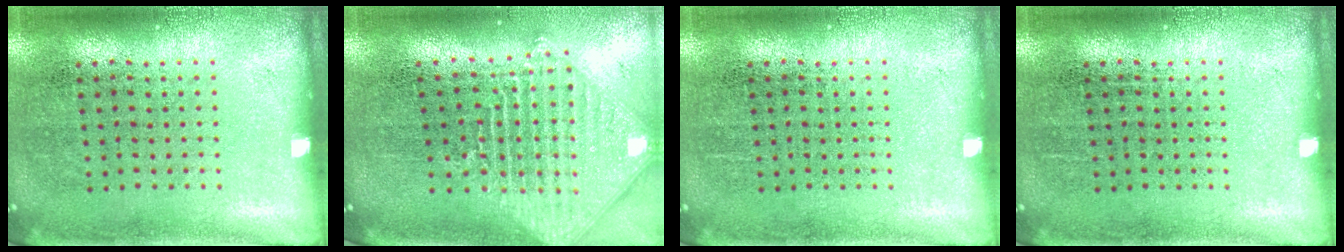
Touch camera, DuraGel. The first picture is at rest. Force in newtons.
{"total": 2.3, "press": 1.8, "slide": 1.4}
{"total": 0.0}
{"total": 0.0}